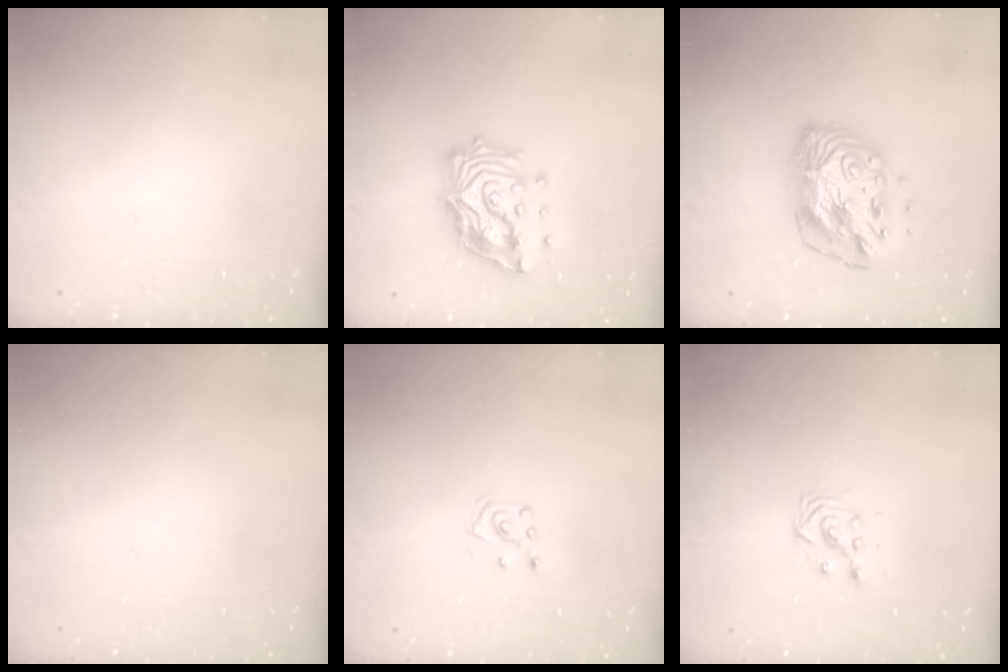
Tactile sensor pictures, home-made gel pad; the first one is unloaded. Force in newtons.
{"total": 17.7, "press": 17.6, "slide": 2.0}
{"total": 13.1, "press": 13.0, "slide": 1.6}
{"total": 0.0}
{"total": 6.2, "press": 6.1, "slide": 0.6}
{"total": 3.7, "press": 3.7, "slide": 0.2}